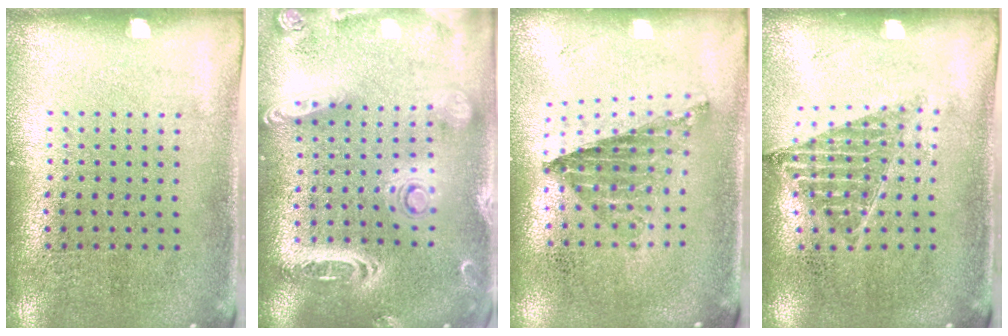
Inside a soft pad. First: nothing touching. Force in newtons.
{"total": 2.6, "press": 2.3, "slide": 1.2}
{"total": 0.7, "press": 0.7, "slide": 0.1}
{"total": 0.9, "press": 0.9, "slide": 0.2}